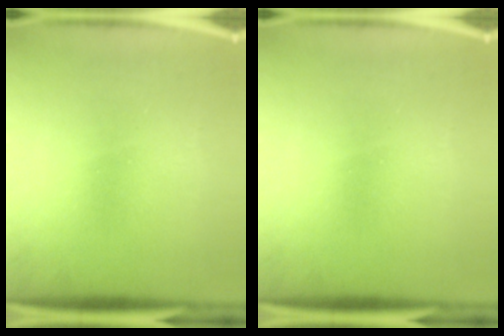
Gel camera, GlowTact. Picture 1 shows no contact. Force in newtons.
{"total": 0.0}